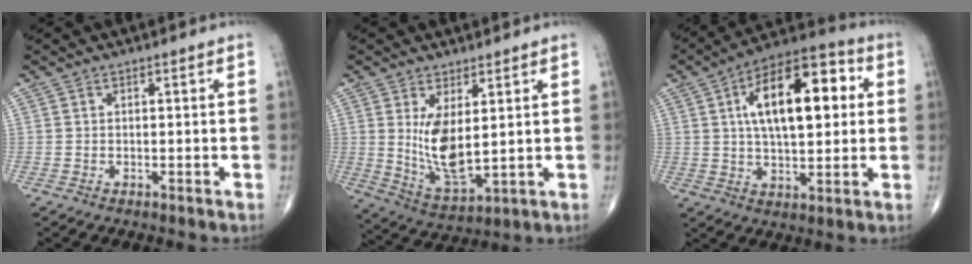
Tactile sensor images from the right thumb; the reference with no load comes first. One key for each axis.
{"total": 9.6, "fx": 1.9, "fy": 4.0, "fz": 8.6, "tx": -0.157, "ty": -0.031, "tz": 0.051}
{"total": 18.9, "fx": 4.0, "fy": 8.9, "fz": 16.2, "tx": -0.232, "ty": 0.018, "tz": 0.056}